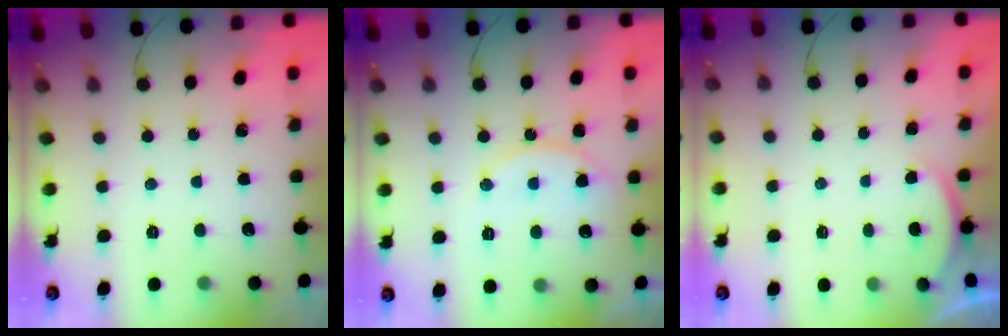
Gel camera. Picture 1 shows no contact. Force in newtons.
{"total": 13.4, "press": 13.4, "slide": 1.0}
{"total": 2.0, "press": 1.9, "slide": 0.6}